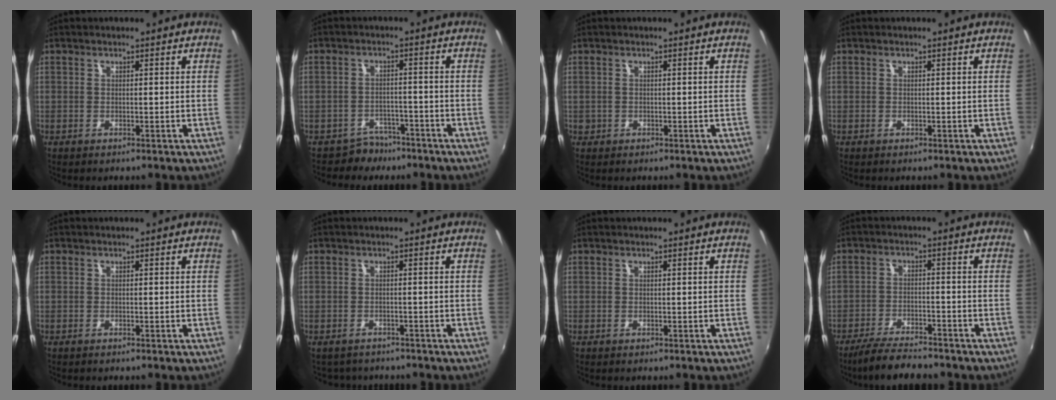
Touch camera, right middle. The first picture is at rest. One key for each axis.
{"total": 4.5, "fx": -3.7, "fy": 2.7, "fz": -0.1, "tx": -0.002, "ty": 0.012, "tz": -0.057}
{"total": 0.8, "fx": -0.3, "fy": 0.8, "fz": 0.1, "tx": -0.002, "ty": -0.004, "tz": -0.003}
{"total": 0.0}
{"total": 0.0}
{"total": 3.8, "fx": -3.4, "fy": 1.6, "fz": 0.4, "tx": -0.017, "ty": -0.012, "tz": -0.052}
{"total": 0.0}
{"total": 8.7, "fx": -7.6, "fy": 1.7, "fz": 3.9, "tx": -0.096, "ty": -0.017, "tz": -0.129}